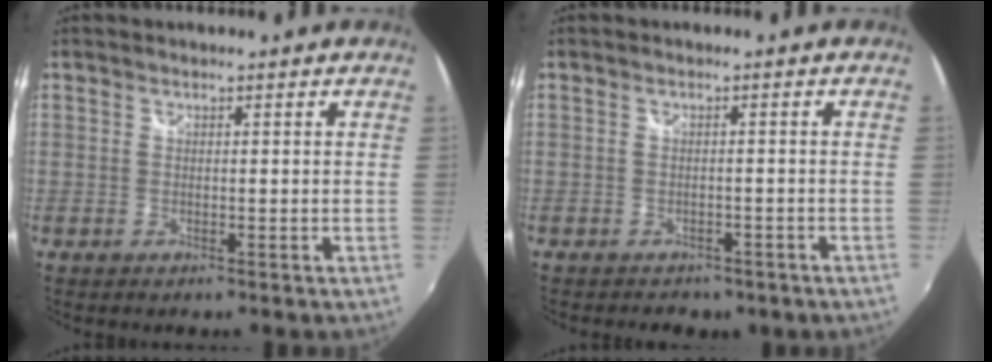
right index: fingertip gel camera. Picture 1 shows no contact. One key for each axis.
{"total": 5.5, "fx": -4.2, "fy": 2.9, "fz": 2.0, "tx": -0.045, "ty": -0.013, "tz": -0.049}